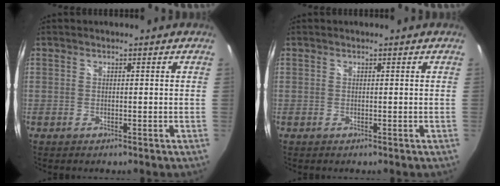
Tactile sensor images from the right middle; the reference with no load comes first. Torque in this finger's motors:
{"motor_torque": [0.00, 0.00, 0.00, 0.00]}